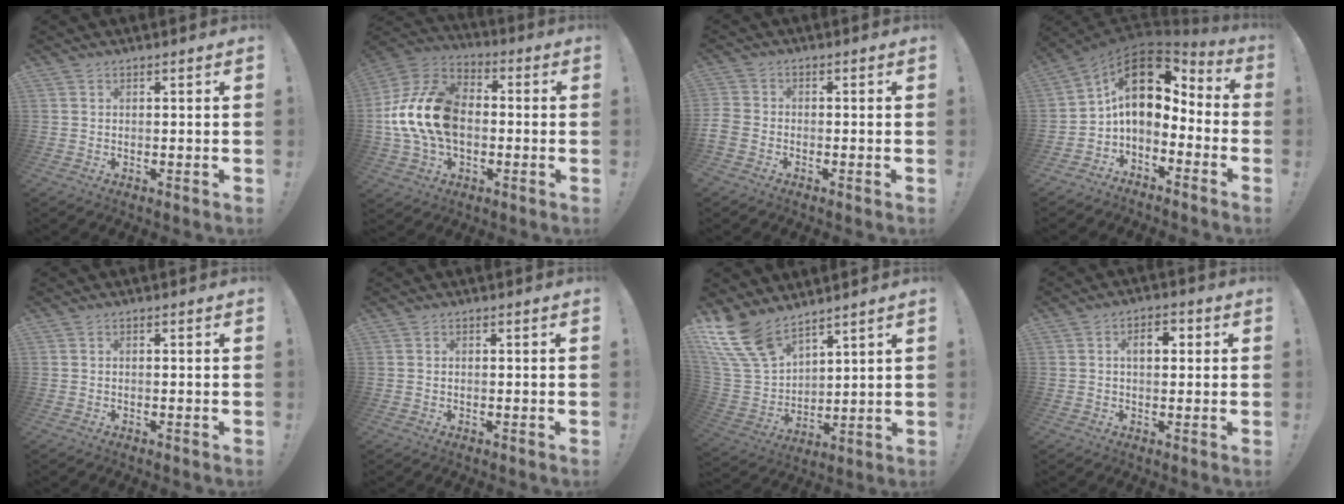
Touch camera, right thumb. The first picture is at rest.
{"total": 20.7, "force": [-0.6, 14.4, 14.9], "torque": [-0.274, 0.030, 0.000]}
{"total": 4.0, "force": [-2.2, 2.8, 1.9], "torque": [-0.046, 0.006, -0.042]}
{"total": 14.3, "force": [3.9, 9.2, 10.3], "torque": [-0.170, -0.017, 0.072]}
{"total": 0.0}
{"total": 0.0}
{"total": 15.2, "force": [11.7, 7.3, 6.3], "torque": [-0.147, -0.081, 0.224]}
{"total": 5.5, "force": [0.9, 3.2, 4.4], "torque": [-0.063, 0.007, 0.007]}